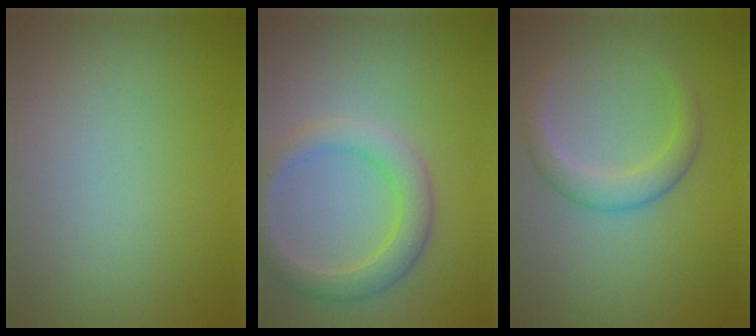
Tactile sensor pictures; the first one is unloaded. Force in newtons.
{"total": 3.4, "press": 3.4, "slide": 0.3}
{"total": 2.6, "press": 2.6, "slide": 0.1}